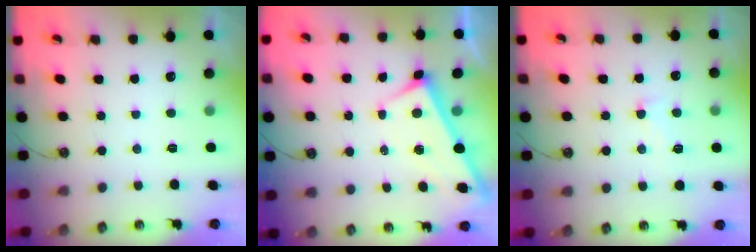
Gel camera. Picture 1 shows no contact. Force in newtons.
{"total": 2.7, "press": 2.7, "slide": 0.3}
{"total": 1.3, "press": 0.3, "slide": 1.3}